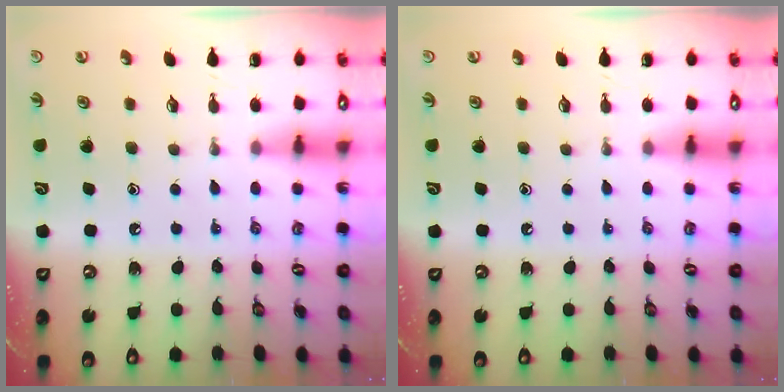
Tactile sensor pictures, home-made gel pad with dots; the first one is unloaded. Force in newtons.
{"total": 0.0}